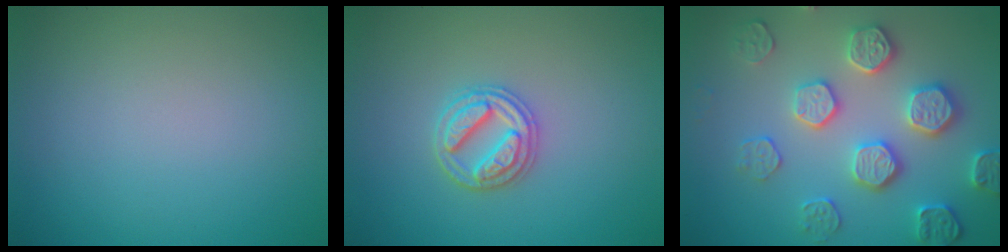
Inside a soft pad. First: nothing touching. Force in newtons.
{"total": 3.0, "press": 2.9, "slide": 0.4}
{"total": 4.9, "press": 4.7, "slide": 1.3}